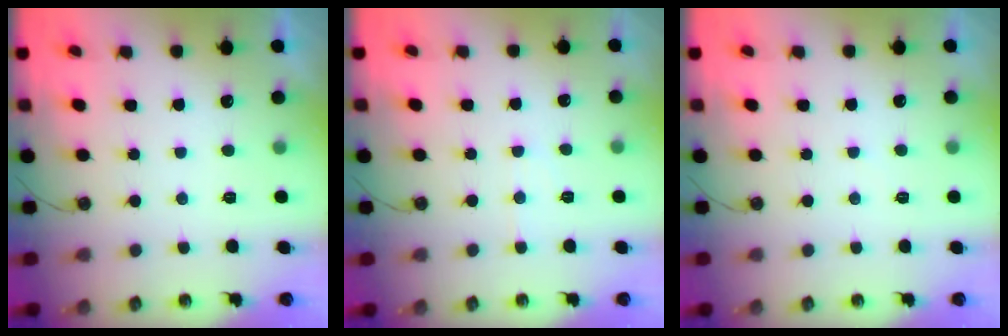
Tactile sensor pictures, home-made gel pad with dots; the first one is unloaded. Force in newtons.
{"total": 4.6, "press": 4.6, "slide": 0.6}
{"total": 2.8, "press": 2.7, "slide": 0.4}